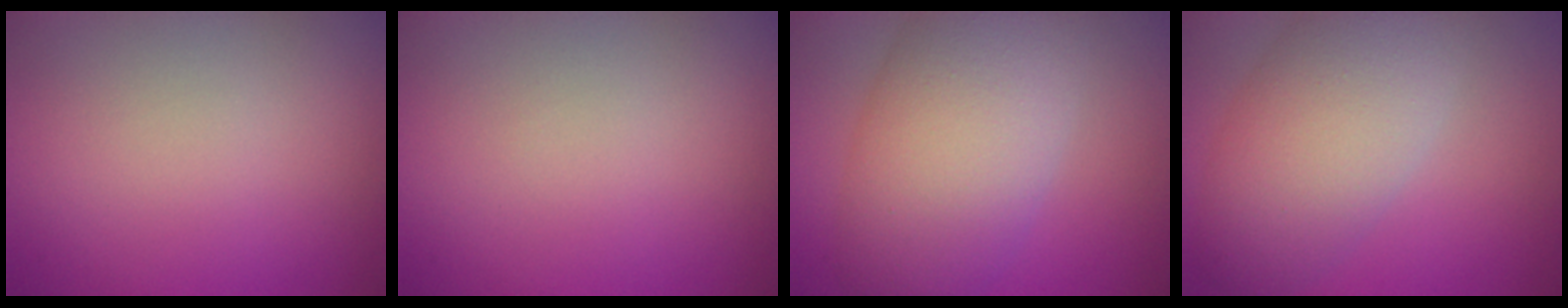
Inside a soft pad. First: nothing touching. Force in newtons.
{"total": 0.0}
{"total": 9.6, "press": 9.6, "slide": 0.7}
{"total": 7.4, "press": 7.4, "slide": 0.4}